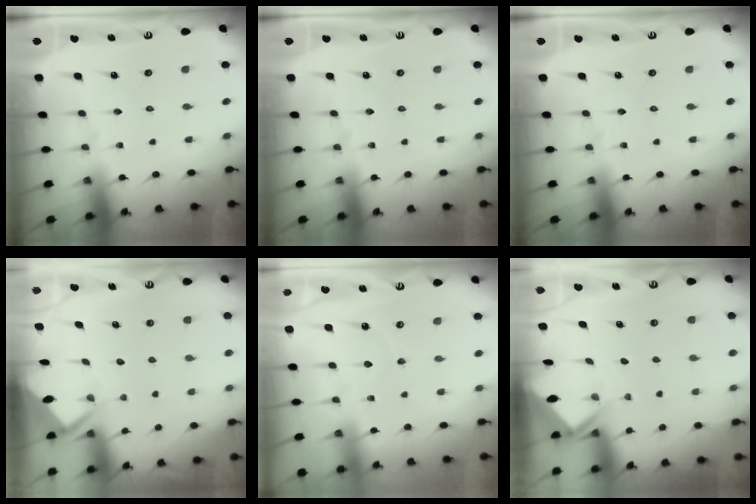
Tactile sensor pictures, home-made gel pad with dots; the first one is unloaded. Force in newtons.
{"total": 0.0}
{"total": 0.0}
{"total": 3.9, "press": 3.9, "slide": 0.3}
{"total": 3.6, "press": 3.6, "slide": 0.2}
{"total": 2.4, "press": 2.4, "slide": 0.1}